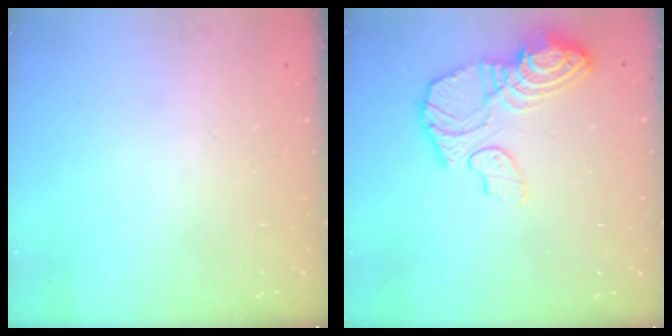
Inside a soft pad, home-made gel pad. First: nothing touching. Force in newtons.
{"total": 14.6, "press": 14.5, "slide": 1.7}